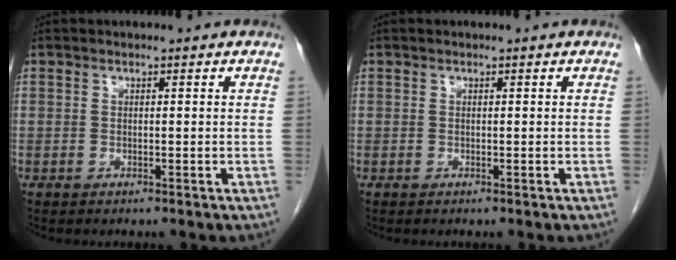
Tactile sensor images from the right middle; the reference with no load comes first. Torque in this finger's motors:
{"motor_torque": [0.00, 0.00, 0.00, 0.00]}